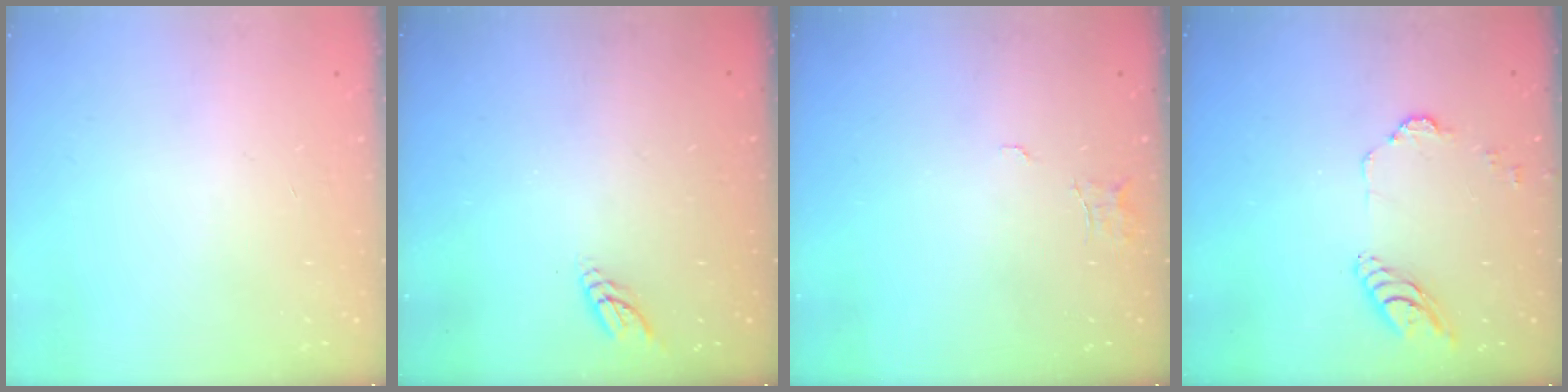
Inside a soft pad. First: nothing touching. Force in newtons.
{"total": 3.8, "press": 3.8, "slide": 0.4}
{"total": 4.5, "press": 4.5, "slide": 0.3}
{"total": 10.1, "press": 10.1, "slide": 1.0}